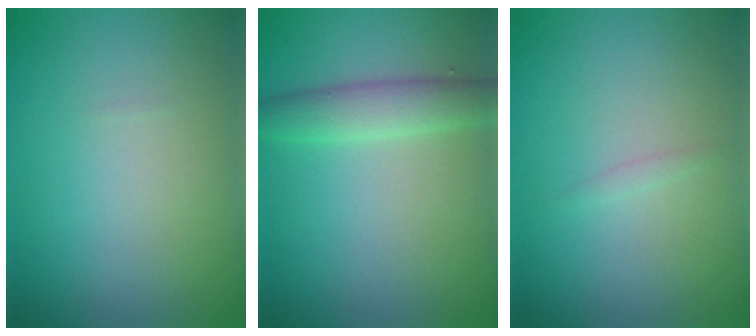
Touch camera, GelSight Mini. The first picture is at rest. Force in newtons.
{"total": 3.0, "press": 3.0, "slide": 0.0}
{"total": 0.6, "press": 0.6, "slide": 0.1}